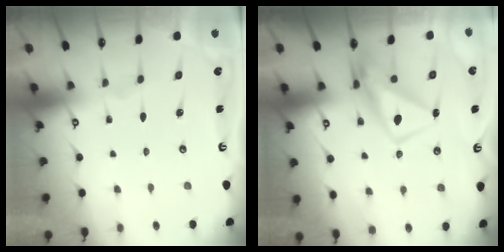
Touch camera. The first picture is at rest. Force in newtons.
{"total": 8.9, "press": 8.8, "slide": 1.6}